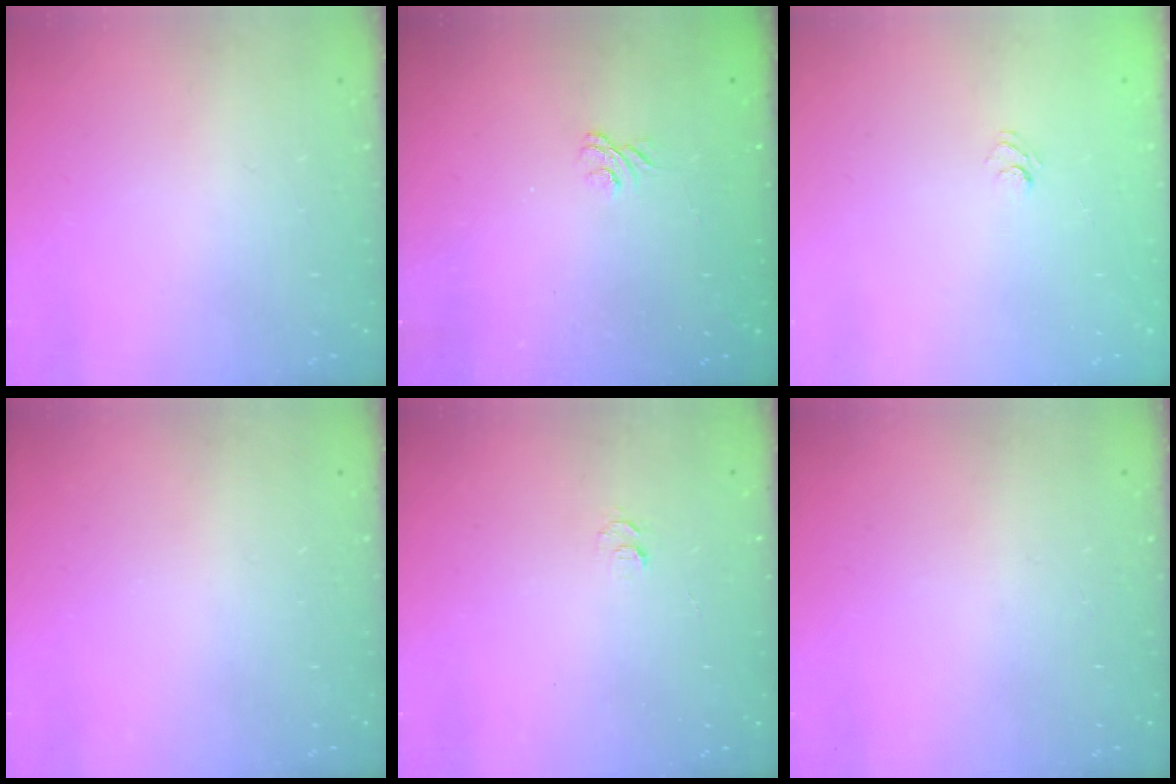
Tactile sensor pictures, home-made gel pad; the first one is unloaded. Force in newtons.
{"total": 1.9, "press": 1.5, "slide": 1.1}
{"total": 4.2, "press": 4.0, "slide": 1.2}
{"total": 0.0}
{"total": 4.2, "press": 4.1, "slide": 0.5}
{"total": 0.0}